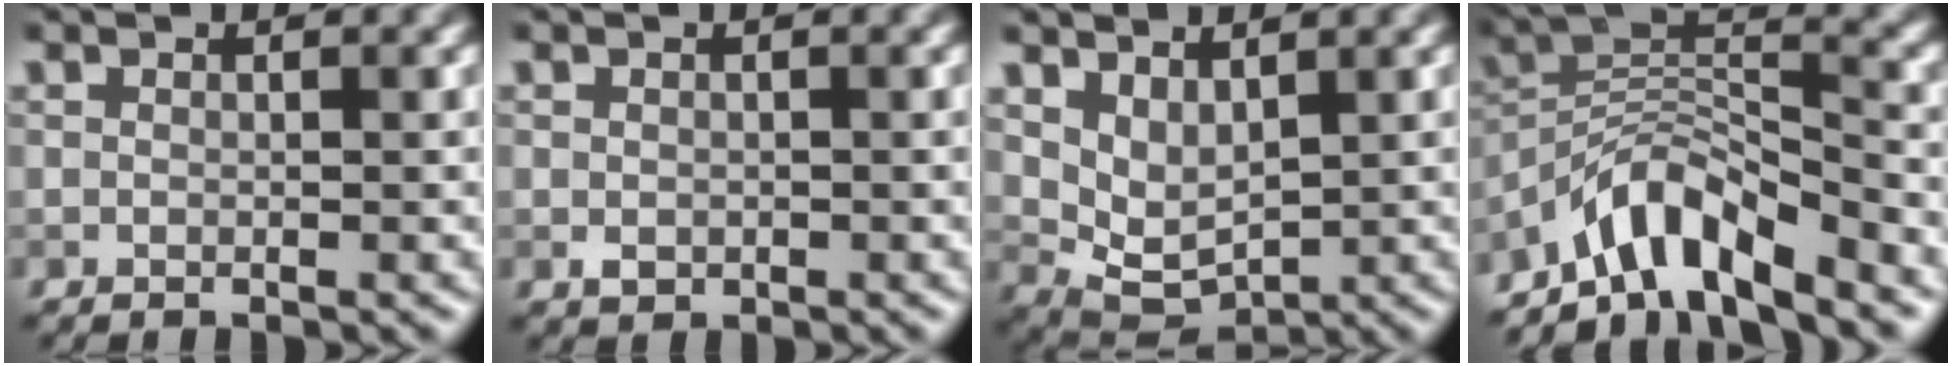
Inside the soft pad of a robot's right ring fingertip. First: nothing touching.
{"total": 1.0, "force": [-0.2, 0.8, 0.5], "torque": [-0.005, -0.004, -0.005]}
{"total": 3.4, "force": [1.9, 2.0, 2.1], "torque": [-0.050, -0.015, 0.044]}
{"total": 6.6, "force": [-5.3, 1.4, 3.6], "torque": [-0.053, 0.008, -0.107]}